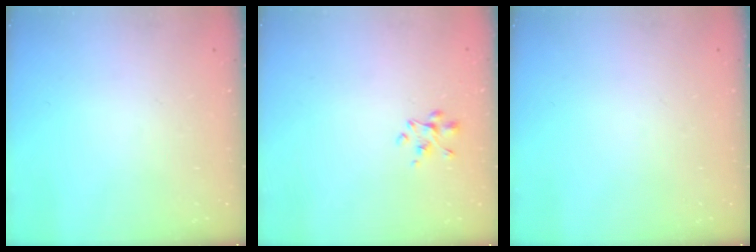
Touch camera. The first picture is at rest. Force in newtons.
{"total": 2.4, "press": 2.3, "slide": 0.7}
{"total": 0.0}